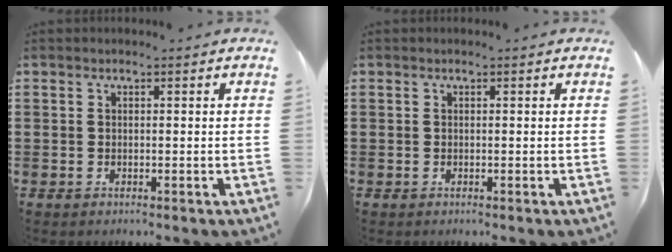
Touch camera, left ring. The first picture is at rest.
{"total": 0.0}